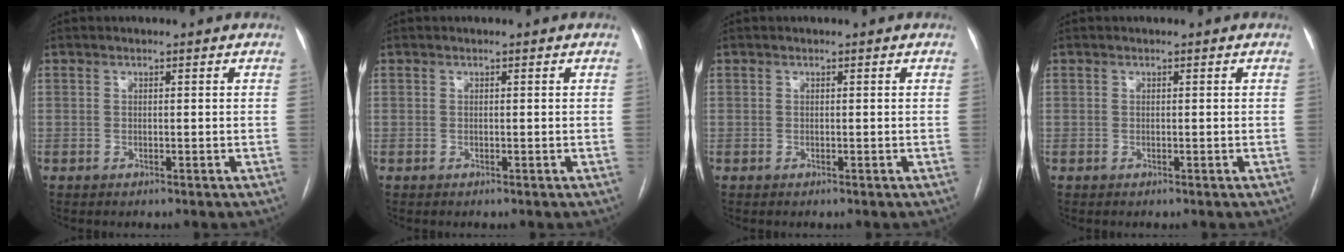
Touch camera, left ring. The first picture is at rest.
{"total": 0.0}
{"total": 0.0}
{"total": 0.0}